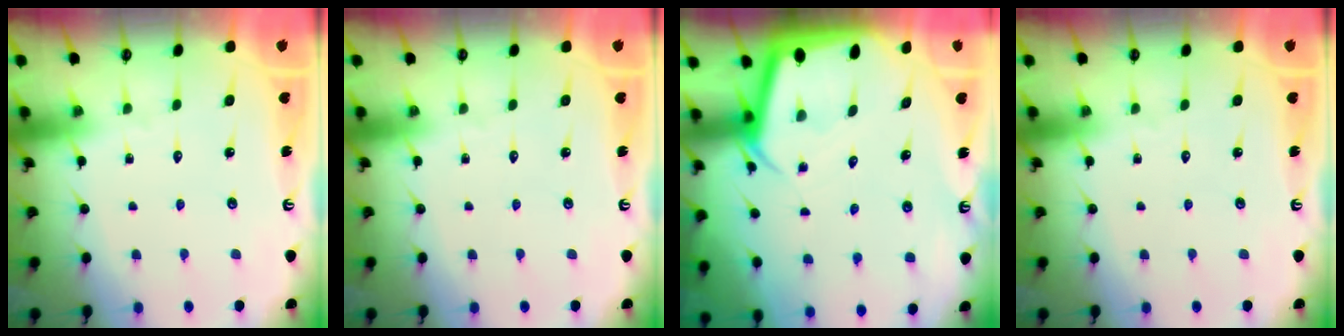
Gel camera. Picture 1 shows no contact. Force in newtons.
{"total": 0.0}
{"total": 2.6, "press": 2.6, "slide": 0.1}
{"total": 0.0}